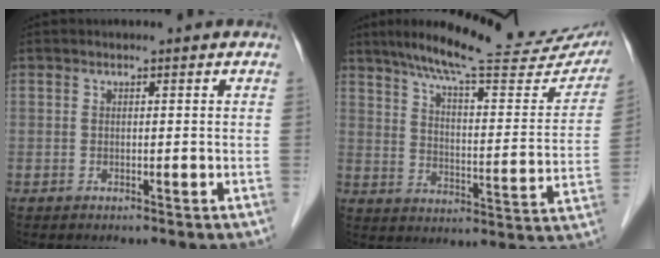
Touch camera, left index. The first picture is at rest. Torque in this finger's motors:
{"motor_torque": [0.60, -0.62, 0.29, 0.07]}